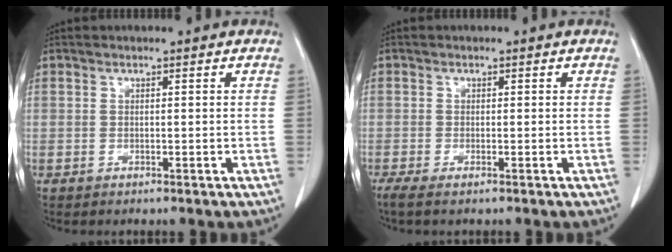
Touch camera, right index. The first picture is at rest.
{"total": 2.0, "force": [-1.4, 0.1, 1.3], "torque": [-0.026, -0.006, -0.025]}